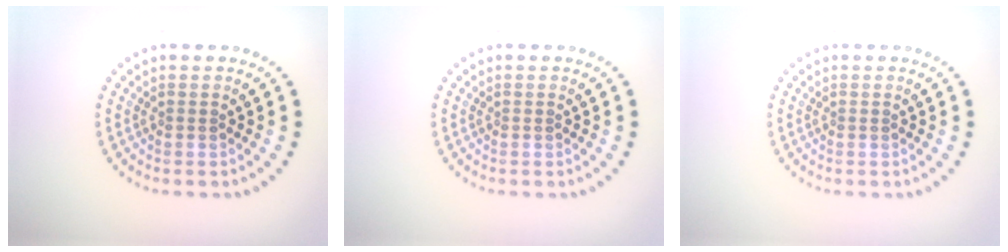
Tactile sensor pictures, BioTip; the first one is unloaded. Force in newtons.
{"total": 0.0}
{"total": 0.0}